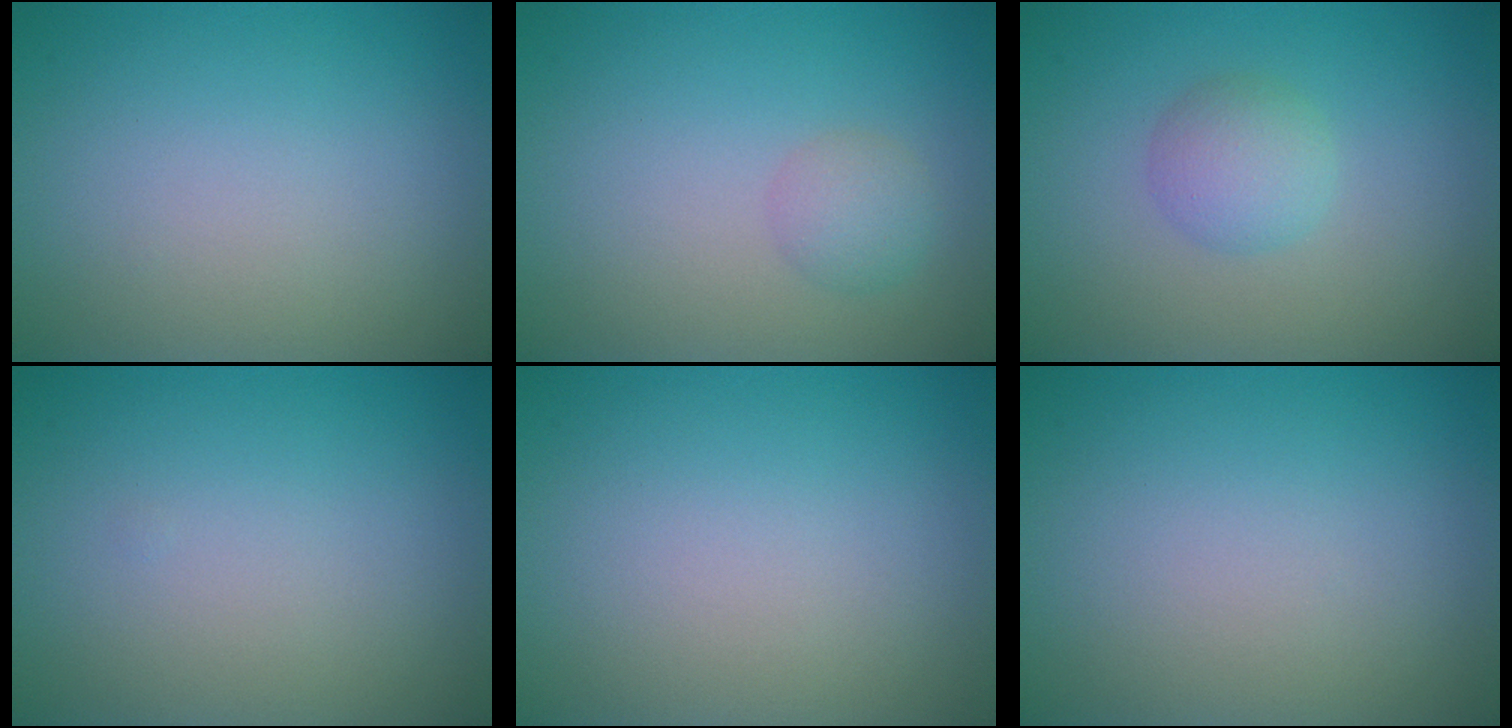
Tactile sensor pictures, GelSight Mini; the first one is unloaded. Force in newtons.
{"total": 1.6, "press": 1.6, "slide": 0.1}
{"total": 2.5, "press": 2.5, "slide": 0.1}
{"total": 0.0}
{"total": 0.0}
{"total": 0.0}